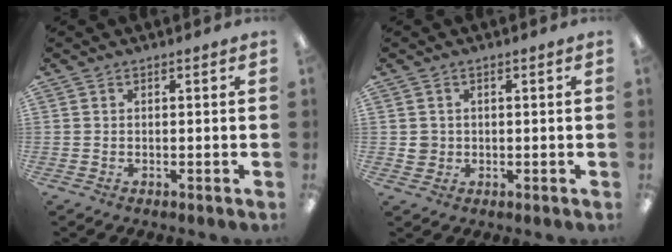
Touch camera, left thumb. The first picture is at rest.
{"total": 2.4, "force": [0.2, 2.4, 0.6], "torque": [-0.005, 0.000, 0.001]}